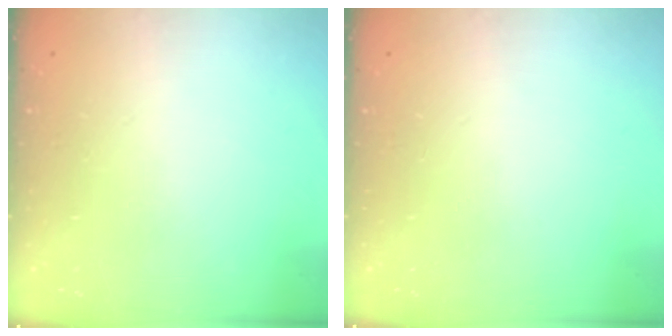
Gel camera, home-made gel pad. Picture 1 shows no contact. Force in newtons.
{"total": 0.0}